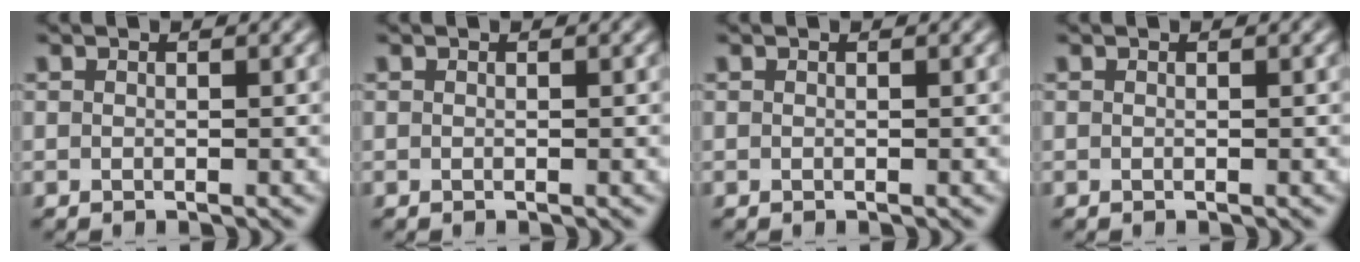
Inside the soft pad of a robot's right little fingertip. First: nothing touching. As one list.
[{"total": 0.0}, {"total": 0.0}, {"total": 0.0}]